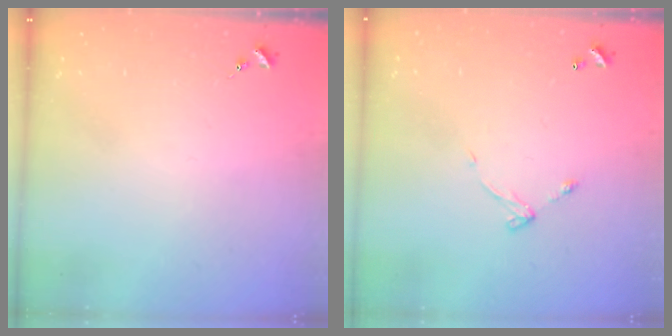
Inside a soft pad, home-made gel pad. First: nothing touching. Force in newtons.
{"total": 5.7, "press": 5.7, "slide": 0.5}